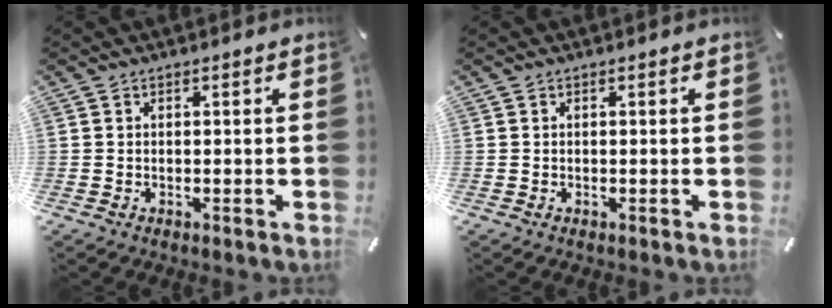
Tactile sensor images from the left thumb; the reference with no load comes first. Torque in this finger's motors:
{"motor_torque": [0.01, 0.00, -0.02, 0.02, 0.00]}